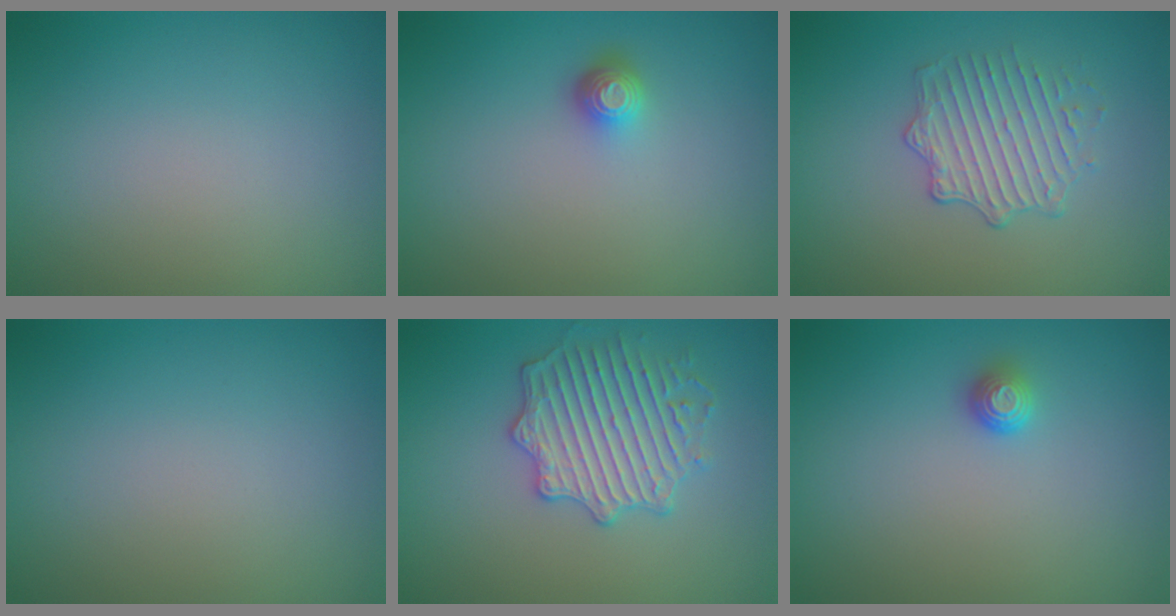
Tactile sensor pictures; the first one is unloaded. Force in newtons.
{"total": 1.7, "press": 1.3, "slide": 1.1}
{"total": 2.6, "press": 2.0, "slide": 1.6}
{"total": 0.0}
{"total": 4.0, "press": 4.0, "slide": 0.2}
{"total": 1.2, "press": 1.1, "slide": 0.4}